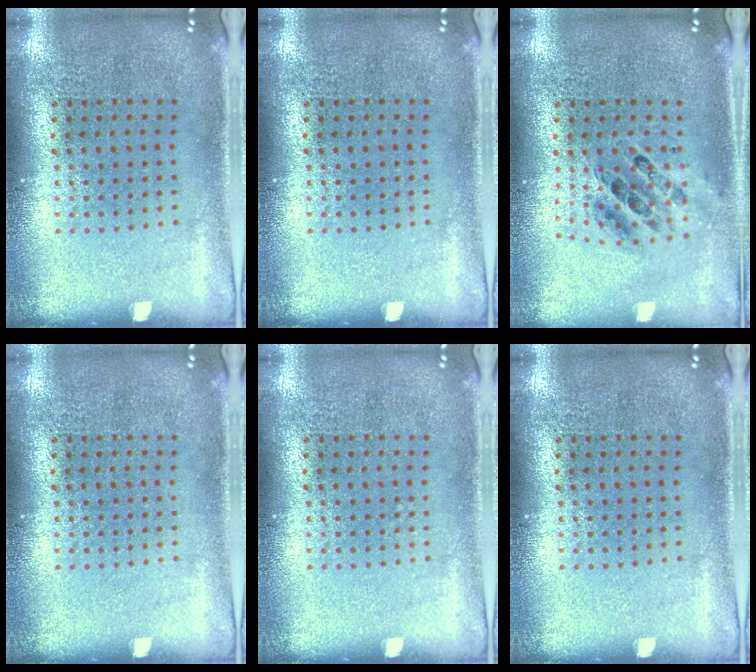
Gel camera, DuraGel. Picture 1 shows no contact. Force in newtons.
{"total": 0.0}
{"total": 0.7, "press": 0.7, "slide": 0.1}
{"total": 0.0}
{"total": 0.0}
{"total": 0.0}